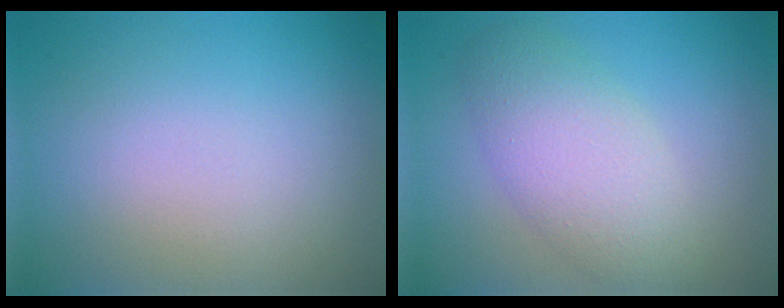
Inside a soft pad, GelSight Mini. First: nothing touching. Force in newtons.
{"total": 4.6, "press": 4.6, "slide": 0.3}